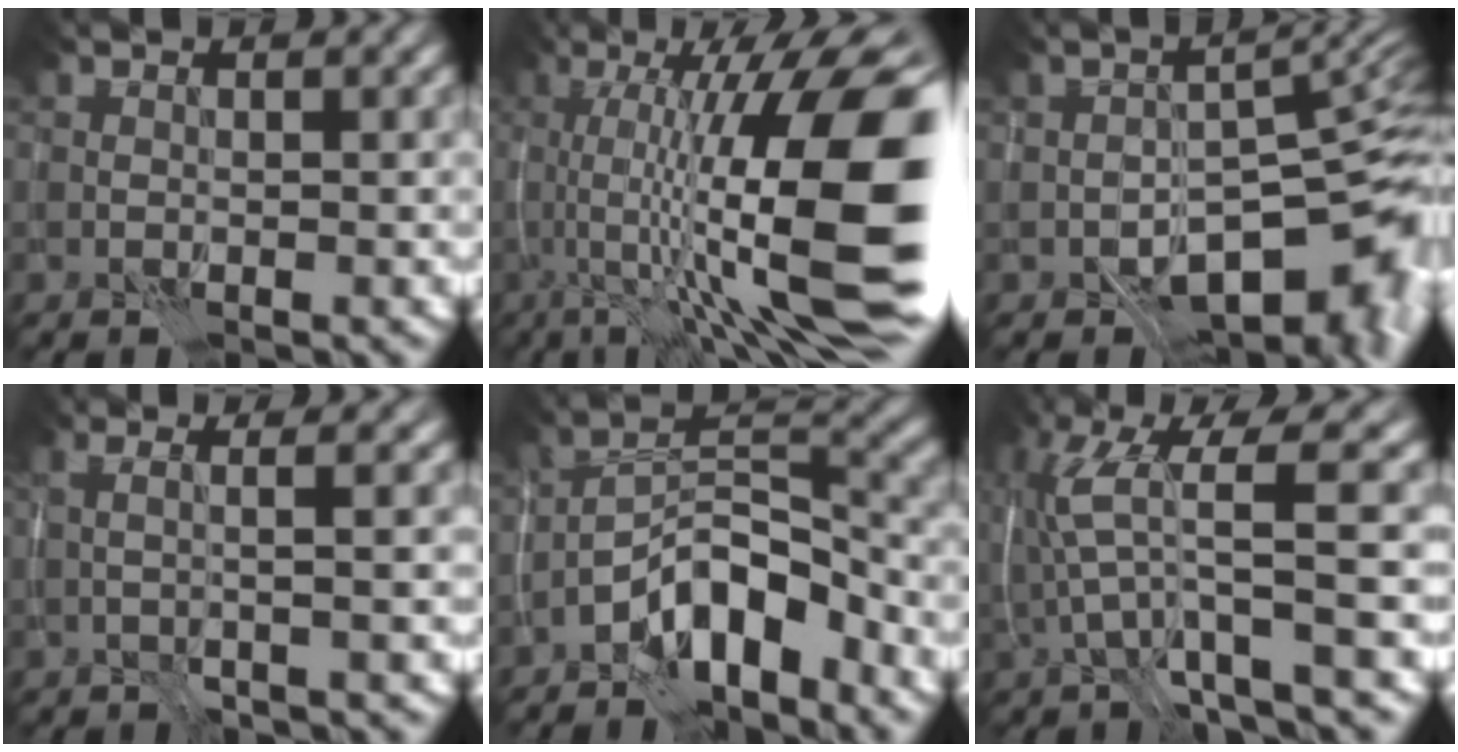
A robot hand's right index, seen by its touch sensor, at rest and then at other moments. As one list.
[{"total": 17.0, "force": [-0.7, 4.7, 16.3], "torque": [-0.237, 0.023, -0.010]}, {"total": 9.8, "force": [-4.8, 5.0, 6.9], "torque": [-0.072, -0.004, -0.075]}, {"total": 3.9, "force": [0.6, 1.3, 3.6], "torque": [-0.041, 0.019, -0.014]}, {"total": 6.8, "force": [-4.4, 2.5, 4.5], "torque": [-0.066, 0.015, -0.088]}, {"total": 7.8, "force": [0.0, 1.3, 7.7], "torque": [-0.147, 0.008, -0.004]}]